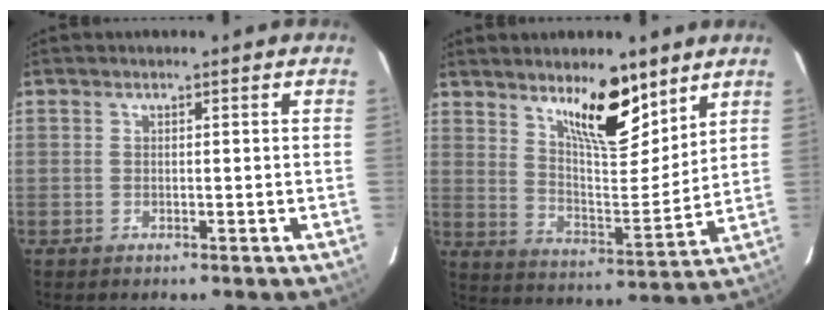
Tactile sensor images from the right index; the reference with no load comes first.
{"total": 12.1, "force": [8.0, 3.3, 8.5], "torque": [-0.135, -0.010, 0.143]}